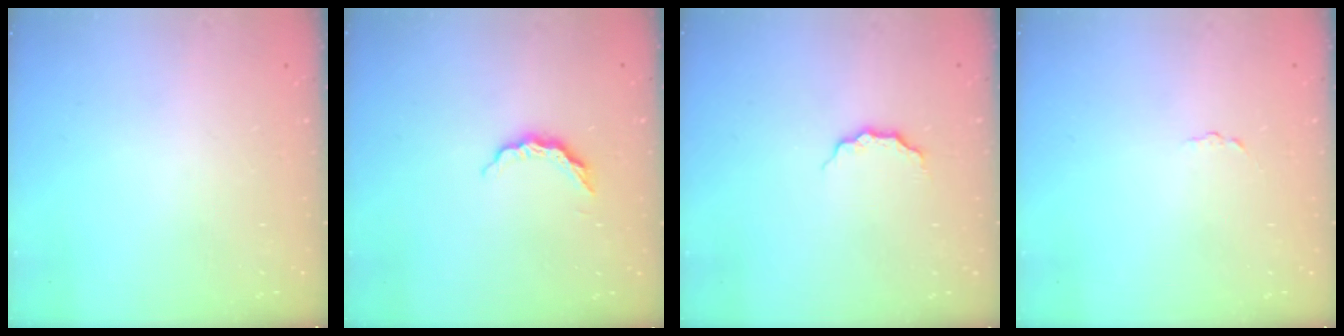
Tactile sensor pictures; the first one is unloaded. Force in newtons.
{"total": 5.8, "press": 5.8, "slide": 0.6}
{"total": 2.7, "press": 2.6, "slide": 0.3}
{"total": 1.6, "press": 1.6, "slide": 0.1}